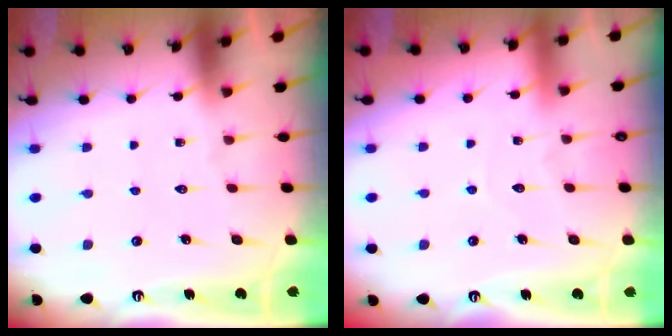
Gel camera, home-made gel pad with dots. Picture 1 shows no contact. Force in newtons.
{"total": 4.1, "press": 4.1, "slide": 0.4}